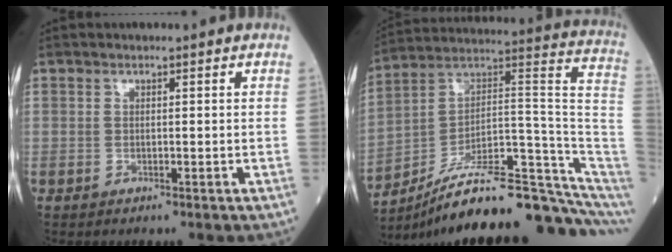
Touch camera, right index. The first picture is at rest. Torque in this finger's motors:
{"motor_torque": [0.78, -1.36, 0.55, 0.07]}